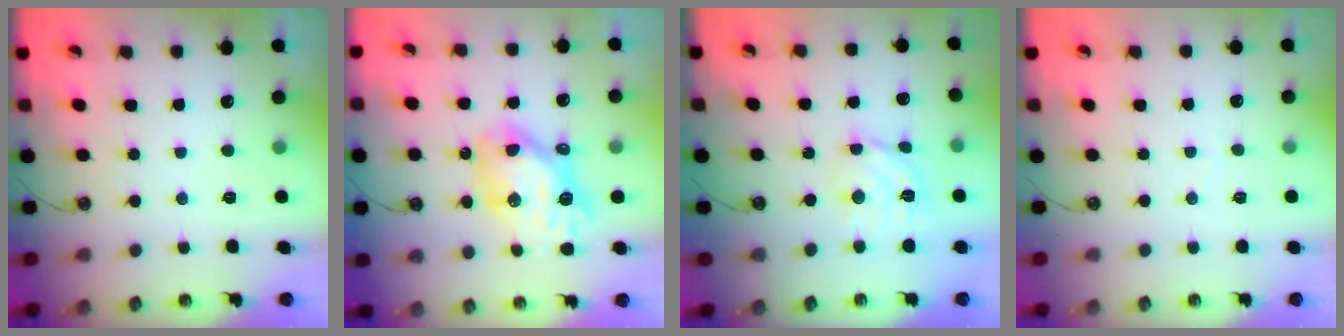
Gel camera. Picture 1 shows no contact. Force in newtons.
{"total": 13.4, "press": 13.3, "slide": 1.6}
{"total": 10.6, "press": 10.5, "slide": 1.3}
{"total": 3.4, "press": 3.4, "slide": 0.3}